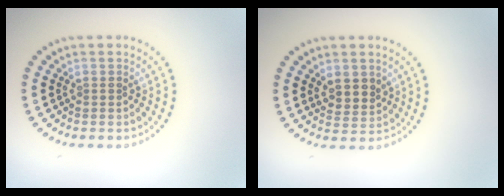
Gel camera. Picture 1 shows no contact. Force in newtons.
{"total": 2.2, "press": 2.0, "slide": 1.0}